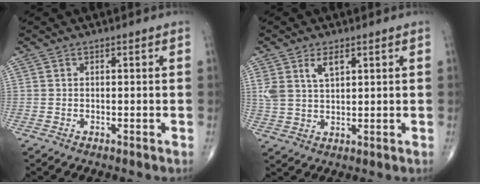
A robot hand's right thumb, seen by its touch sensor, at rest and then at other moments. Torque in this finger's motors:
{"motor_torque": [0.03, 0.04, 0.54, 0.52, 0.04]}